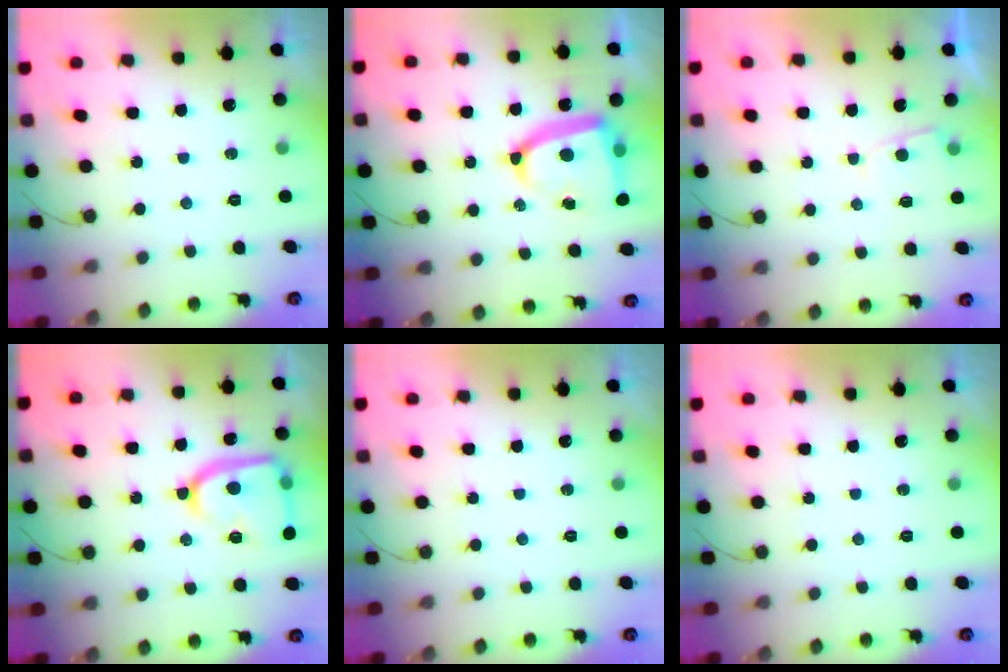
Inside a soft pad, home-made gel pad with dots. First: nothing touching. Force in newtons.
{"total": 16.4, "press": 16.4, "slide": 1.7}
{"total": 3.0, "press": 2.9, "slide": 0.3}
{"total": 17.9, "press": 17.8, "slide": 1.7}
{"total": 0.0}
{"total": 0.0}